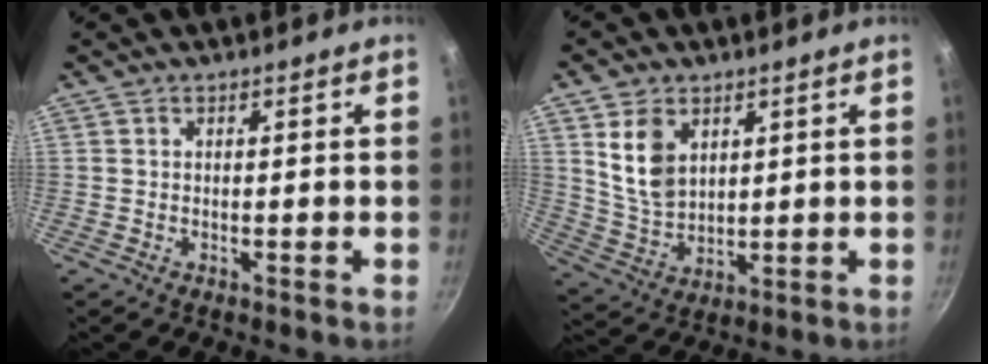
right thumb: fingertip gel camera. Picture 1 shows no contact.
{"total": 9.0, "force": [3.3, 6.6, 5.2], "torque": [-0.073, -0.023, 0.076]}